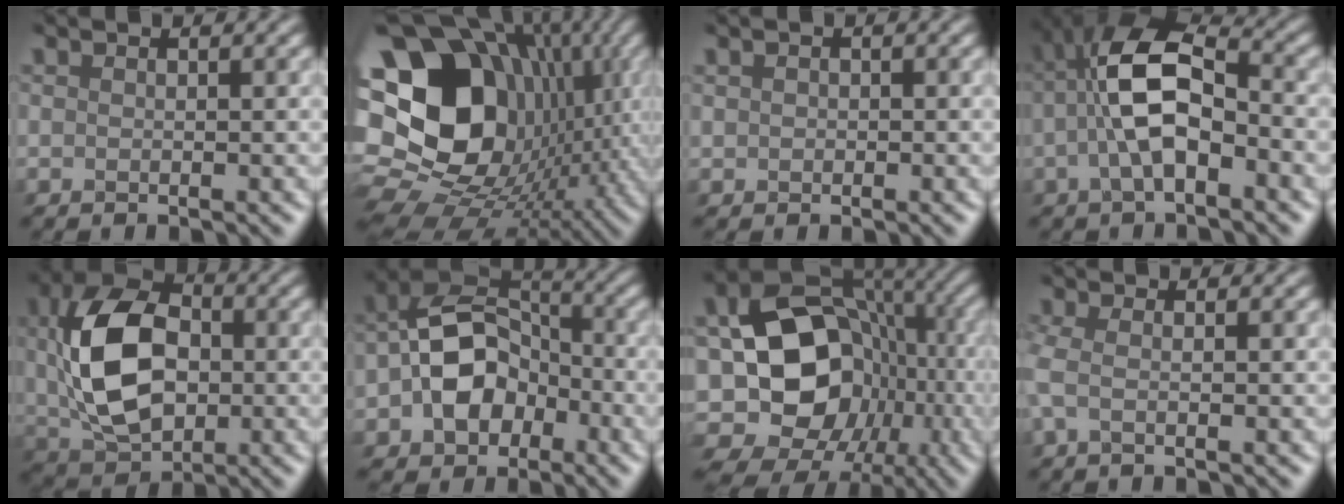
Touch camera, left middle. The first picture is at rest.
{"total": 17.6, "force": [1.5, 13.7, 10.9], "torque": [-0.223, 0.002, 0.074]}
{"total": 0.9, "force": [-0.1, -0.1, -0.9], "torque": [-0.004, -0.001, 0.019]}
{"total": 5.9, "force": [-1.3, 2.5, 5.2], "torque": [-0.136, 0.015, -0.006]}
{"total": 9.2, "force": [0.0, 6.2, 6.8], "torque": [-0.175, 0.001, 0.023]}
{"total": 6.8, "force": [-2.5, 4.9, 3.9], "torque": [-0.091, 0.008, -0.035]}
{"total": 13.0, "force": [-3.3, 10.5, 6.9], "torque": [-0.141, -0.008, -0.034]}
{"total": 1.0, "force": [-0.8, -0.6, 0.2], "torque": [-0.041, -0.010, -0.001]}